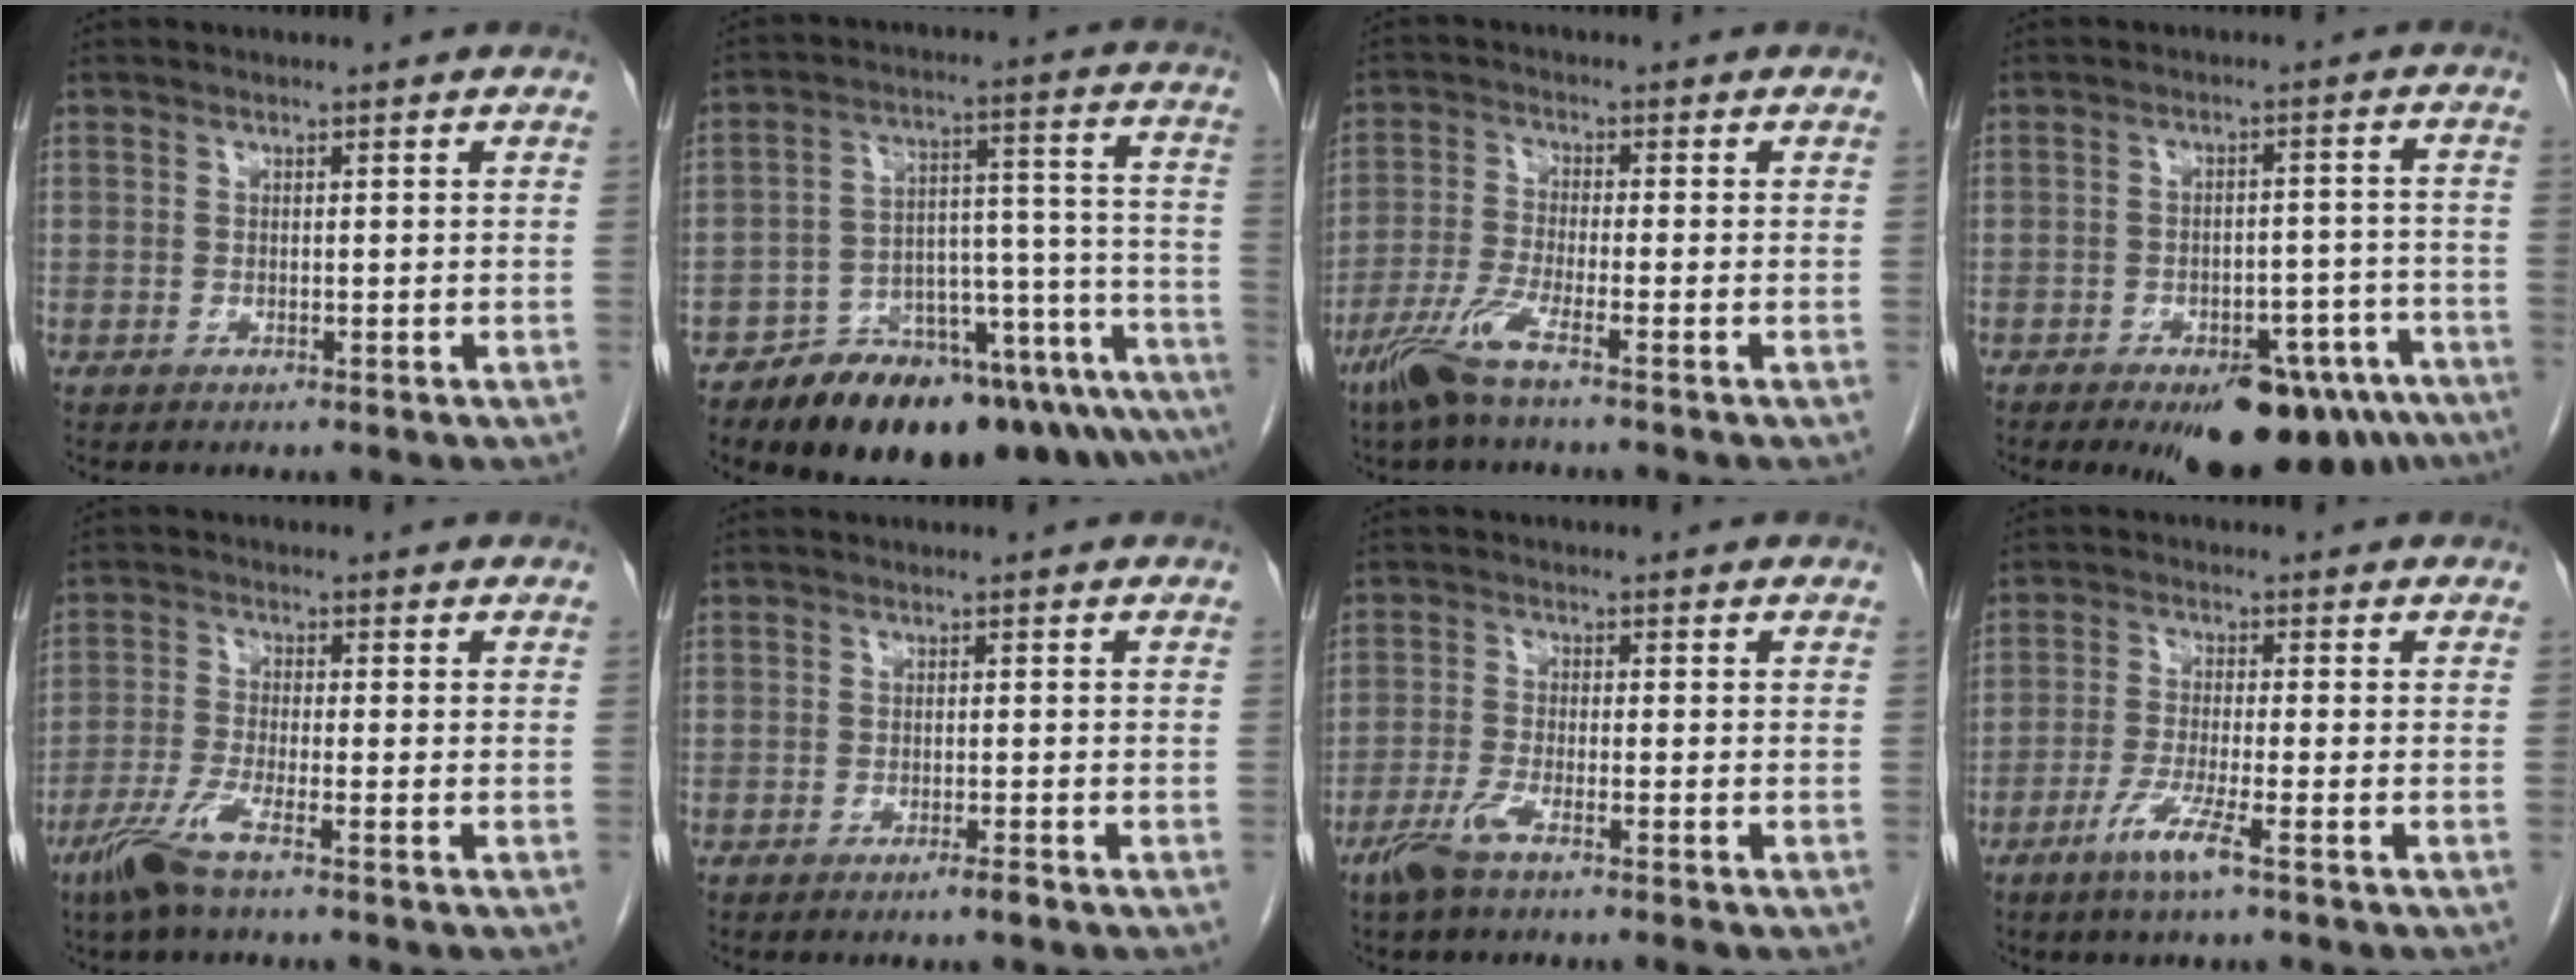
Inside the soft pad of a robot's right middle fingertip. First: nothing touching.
{"total": 19.9, "force": [-15.7, 5.1, 11.2], "torque": [-0.094, 0.041, -0.231]}
{"total": 5.9, "force": [-4.1, -0.1, 4.3], "torque": [-0.098, -0.014, -0.089]}
{"total": 14.1, "force": [-9.7, 5.4, 8.8], "torque": [-0.074, 0.018, -0.132]}
{"total": 5.3, "force": [-3.6, 0.0, 4.0], "torque": [-0.089, -0.012, -0.078]}
{"total": 1.1, "force": [-0.8, -0.2, 0.7], "torque": [-0.013, -0.001, -0.014]}
{"total": 4.2, "force": [-3.0, -0.1, 2.9], "torque": [-0.064, -0.009, -0.065]}
{"total": 5.1, "force": [-3.0, -0.5, 4.1], "torque": [-0.085, -0.012, -0.062]}